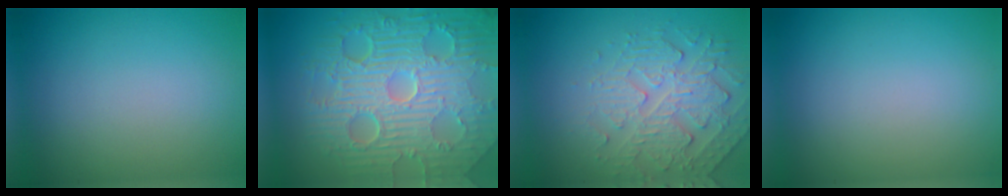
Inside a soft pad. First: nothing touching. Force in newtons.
{"total": 11.6, "press": 7.4, "slide": 8.9}
{"total": 4.9, "press": 3.7, "slide": 3.2}
{"total": 0.0}